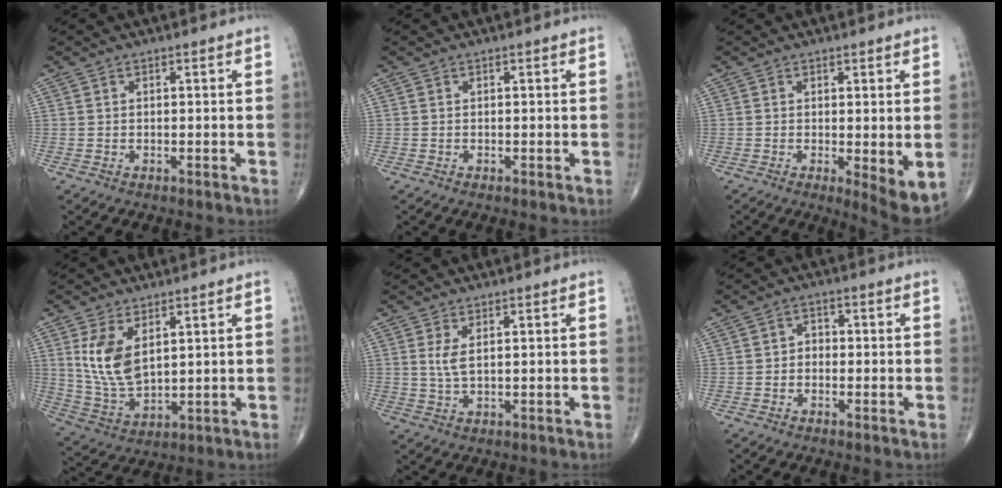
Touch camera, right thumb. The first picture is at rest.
{"total": 0.0}
{"total": 6.0, "force": [-0.7, 1.4, 5.8], "torque": [-0.081, -0.020, -0.007]}
{"total": 10.0, "force": [3.4, 5.3, 7.8], "torque": [-0.147, -0.018, 0.081]}
{"total": 2.8, "force": [0.8, 0.9, 2.5], "torque": [-0.059, -0.005, 0.022]}
{"total": 2.0, "force": [-0.7, 1.6, 1.0], "torque": [0.001, 0.011, -0.021]}